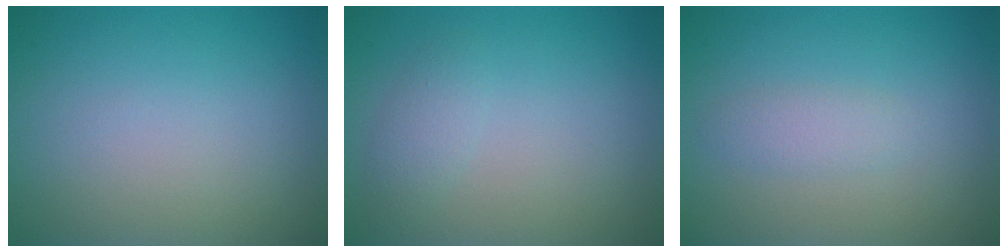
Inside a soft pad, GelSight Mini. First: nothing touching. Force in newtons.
{"total": 1.5, "press": 1.5, "slide": 0.1}
{"total": 1.4, "press": 1.4, "slide": 0.1}